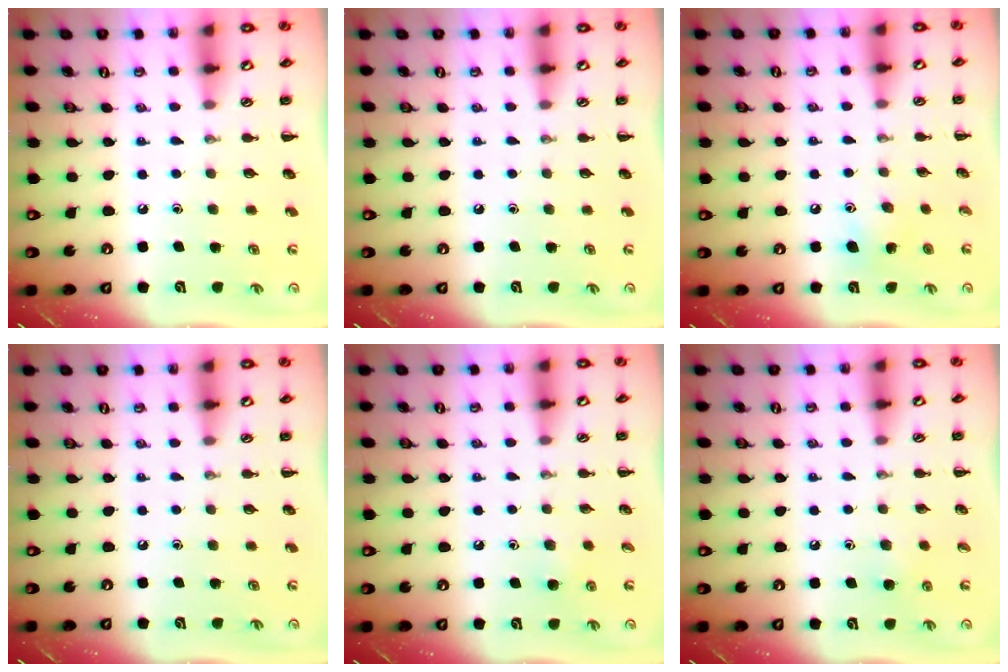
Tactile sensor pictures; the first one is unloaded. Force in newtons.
{"total": 0.0}
{"total": 5.3, "press": 4.9, "slide": 2.0}
{"total": 0.0}
{"total": 3.0, "press": 2.7, "slide": 1.3}
{"total": 3.0, "press": 2.7, "slide": 1.3}